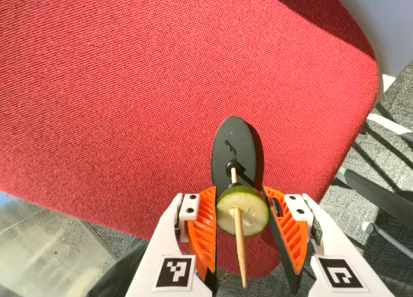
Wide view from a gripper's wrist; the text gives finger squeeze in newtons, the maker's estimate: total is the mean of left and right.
{"total": 8.4, "left": 8.9, "right": 8.0}